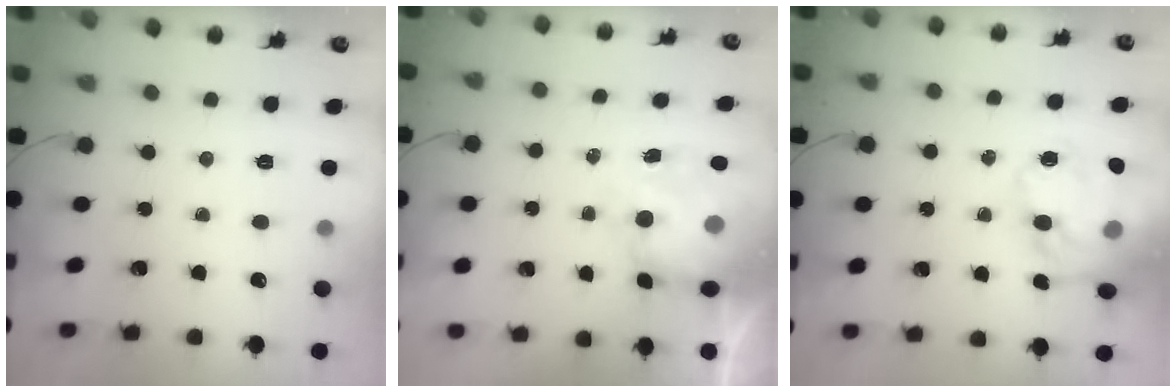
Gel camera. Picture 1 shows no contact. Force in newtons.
{"total": 9.0, "press": 8.8, "slide": 2.0}
{"total": 18.9, "press": 18.6, "slide": 2.8}